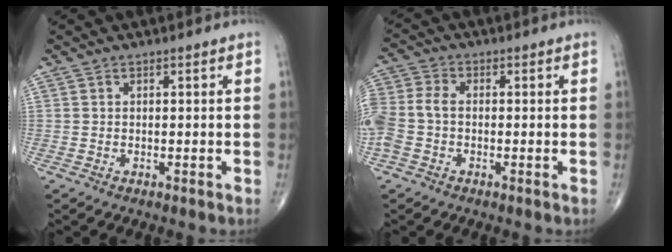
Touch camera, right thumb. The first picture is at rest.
{"total": 8.3, "force": [-1.2, 5.6, 5.9], "torque": [-0.149, 0.020, -0.030]}